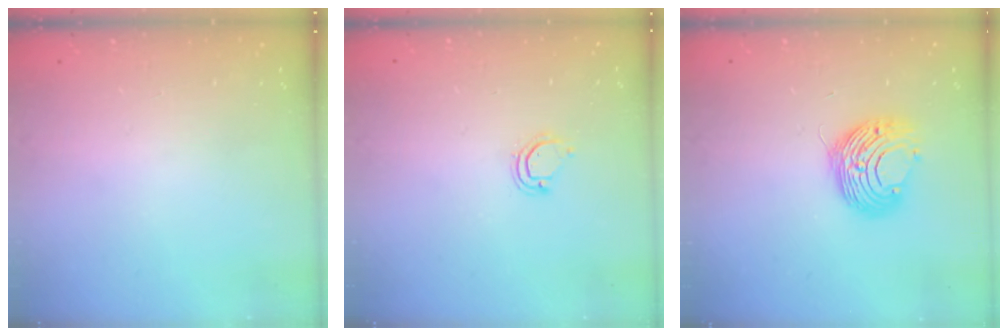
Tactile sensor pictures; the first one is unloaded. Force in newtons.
{"total": 4.7, "press": 4.7, "slide": 0.2}
{"total": 9.5, "press": 9.5, "slide": 0.1}